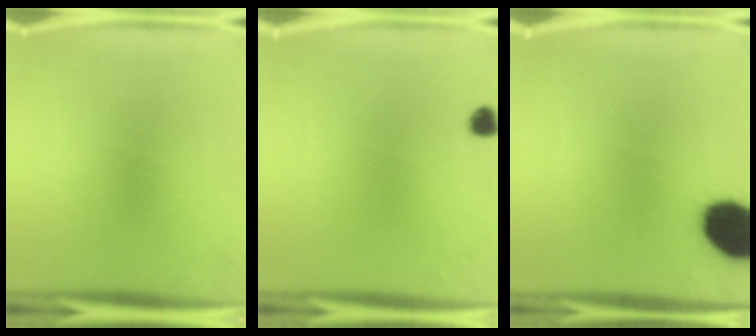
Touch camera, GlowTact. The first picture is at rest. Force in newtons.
{"total": 1.8}
{"total": 16.2}